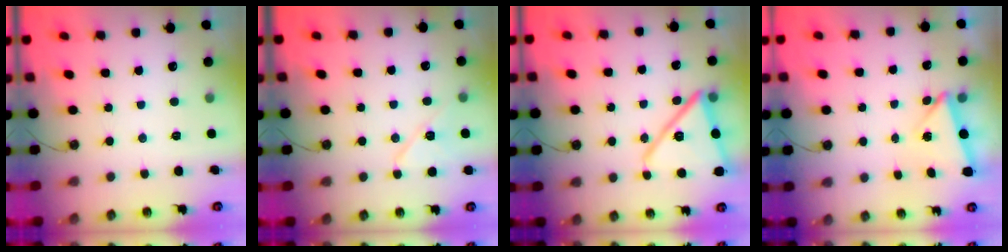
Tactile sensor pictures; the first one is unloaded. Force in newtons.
{"total": 9.5, "press": 9.3, "slide": 1.9}
{"total": 17.1, "press": 17.0, "slide": 1.7}
{"total": 2.9, "press": 2.6, "slide": 1.2}